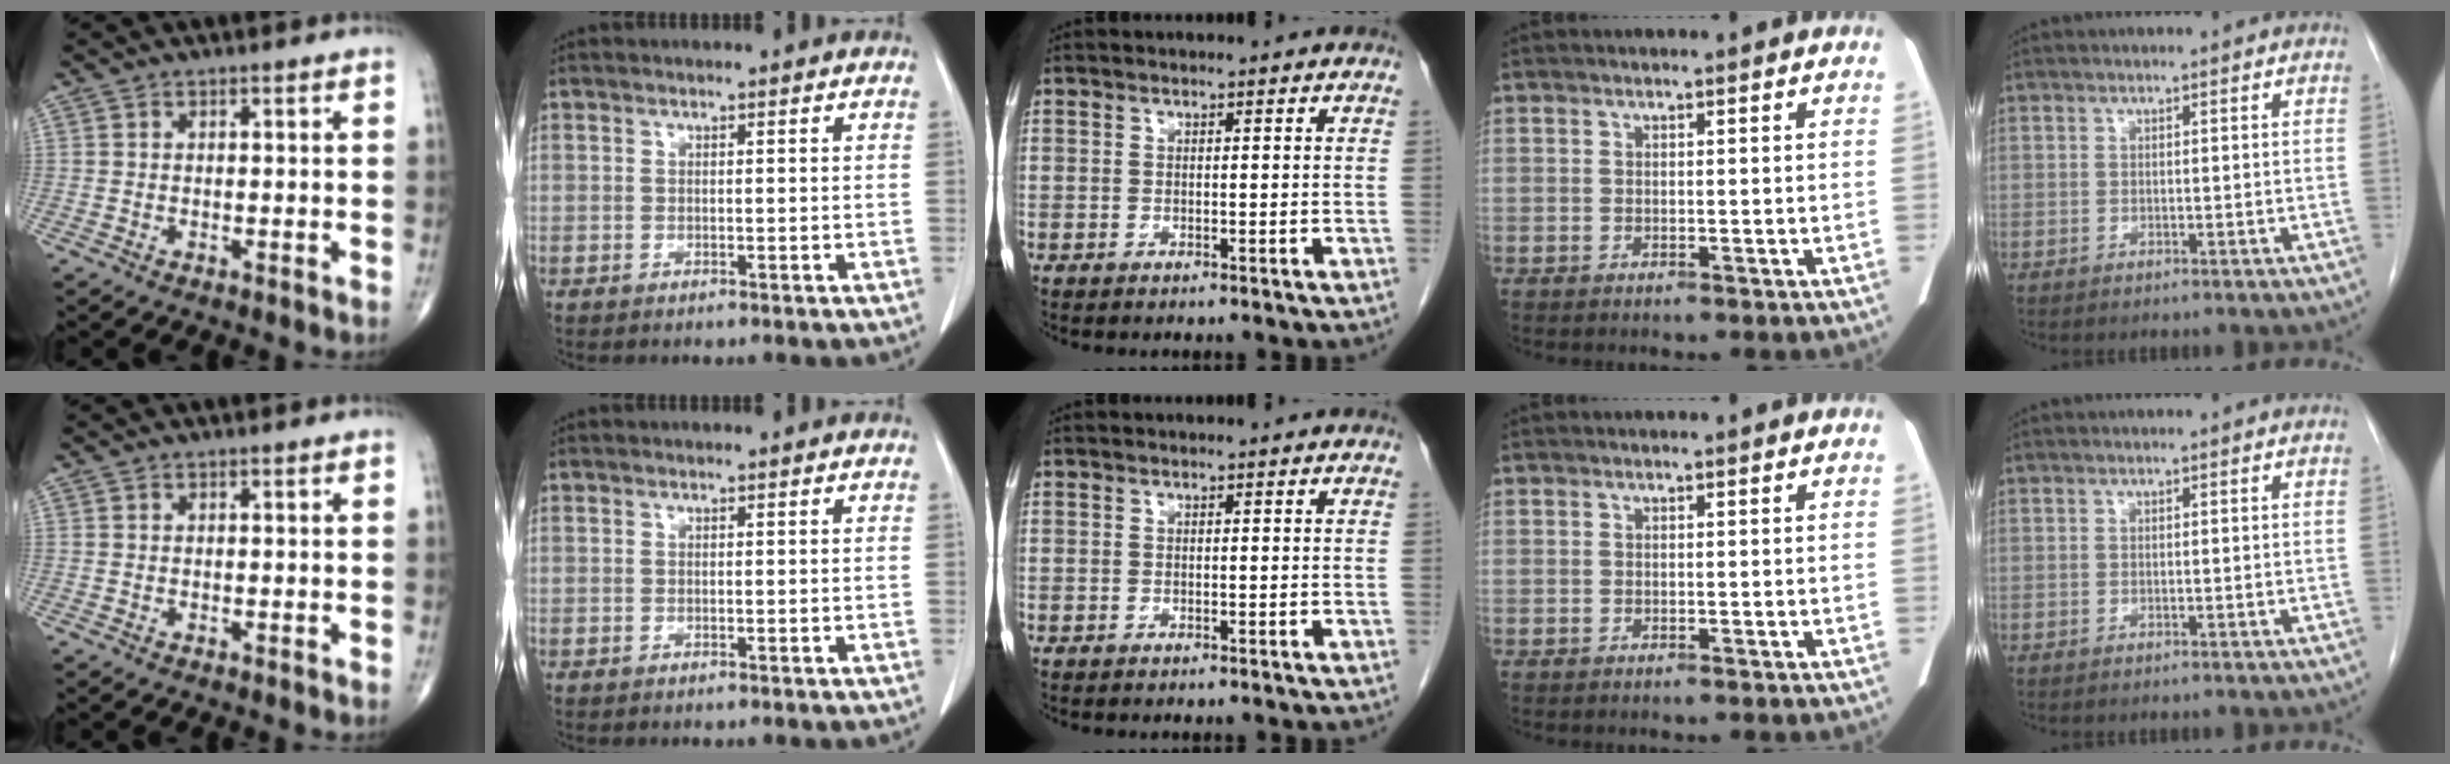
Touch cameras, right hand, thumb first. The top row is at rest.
{}